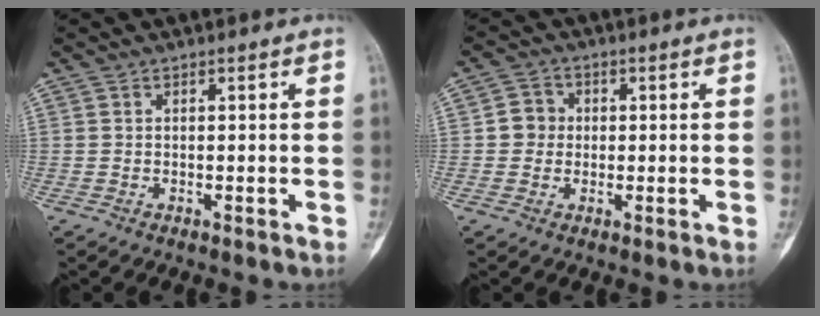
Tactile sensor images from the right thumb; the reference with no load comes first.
{"total": 3.8, "force": [0.1, 3.6, 1.2], "torque": [0.004, 0.009, -0.006]}